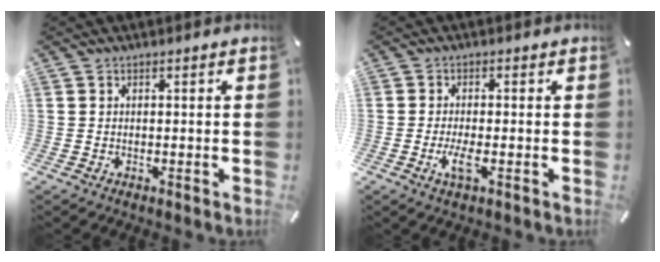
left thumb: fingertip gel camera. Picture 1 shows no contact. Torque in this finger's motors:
{"motor_torque": [0.00, 0.06, 0.00, 0.00, 0.00]}